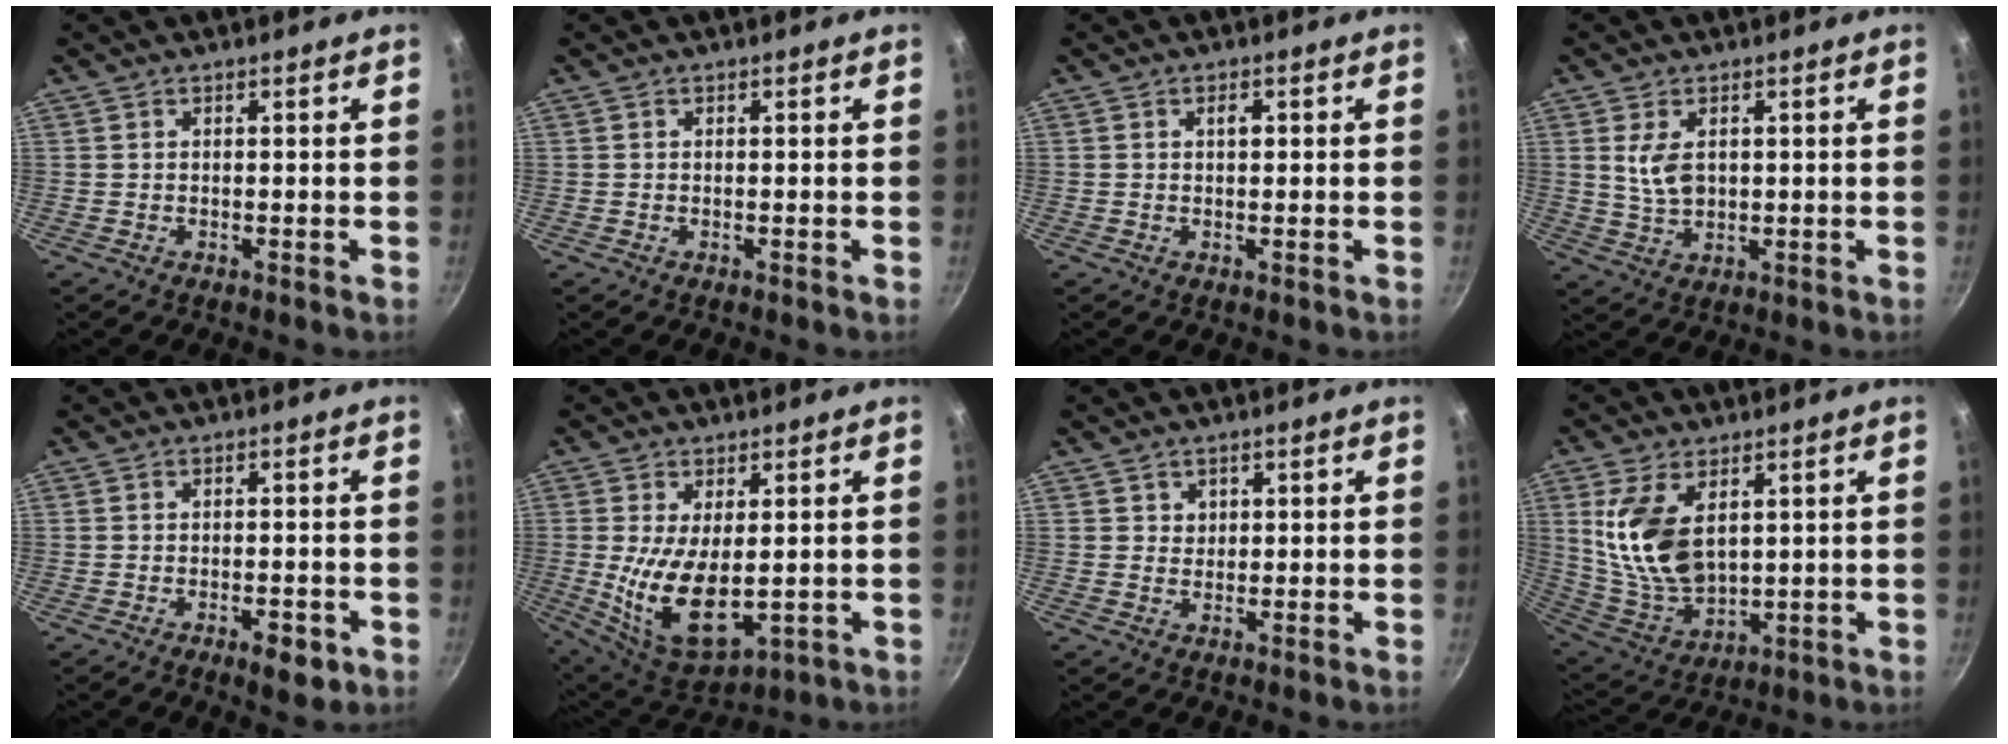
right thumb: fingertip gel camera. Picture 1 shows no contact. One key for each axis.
{"total": 0.0}
{"total": 1.8, "fx": 0.4, "fy": 1.0, "fz": 1.5, "tx": -0.016, "ty": -0.001, "tz": 0.003}
{"total": 5.8, "fx": 1.4, "fy": 3.5, "fz": 4.4, "tx": -0.075, "ty": -0.010, "tz": 0.031}
{"total": 4.9, "fx": -2.3, "fy": 2.1, "fz": 3.8, "tx": -0.047, "ty": 0.016, "tz": -0.026}
{"total": 14.0, "fx": -0.5, "fy": 7.1, "fz": 12.0, "tx": -0.208, "ty": -0.018, "tz": 0.011}
{"total": 1.7, "fx": 0.7, "fy": 1.6, "fz": 0.2, "tx": 0.011, "ty": 0.001, "tz": 0.010}
{"total": 14.5, "fx": 4.1, "fy": 8.3, "fz": 11.2, "tx": -0.204, "ty": -0.035, "tz": 0.094}